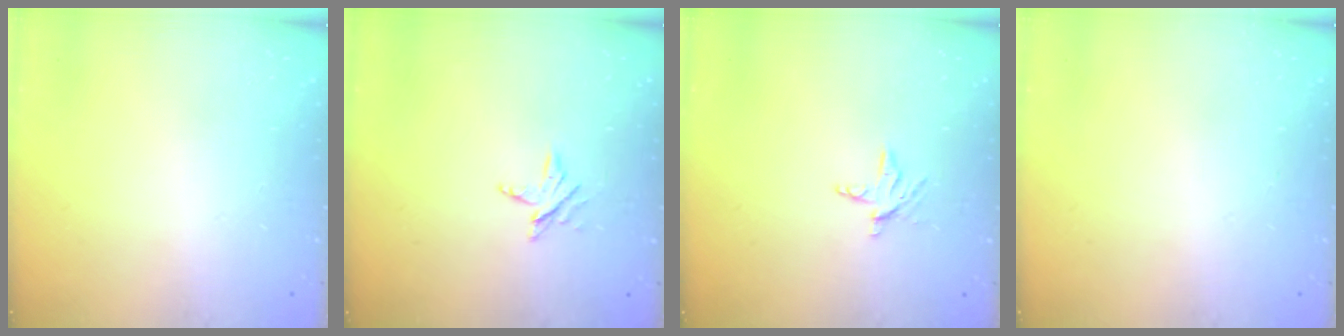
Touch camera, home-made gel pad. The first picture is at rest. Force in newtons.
{"total": 3.8, "press": 3.8, "slide": 0.5}
{"total": 3.6, "press": 3.6, "slide": 0.4}
{"total": 0.0}